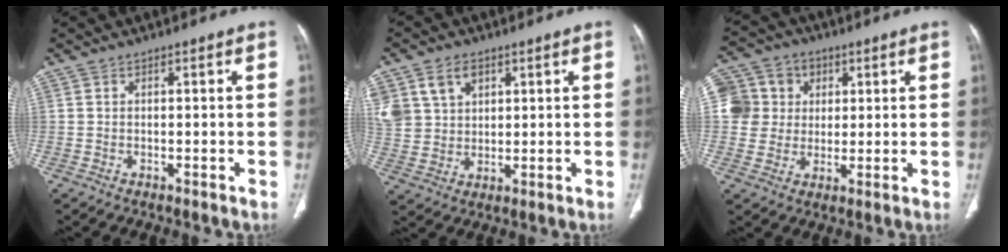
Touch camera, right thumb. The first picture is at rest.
{"total": 11.5, "force": [5.1, 8.6, 5.5], "torque": [-0.102, -0.002, 0.110]}
{"total": 11.5, "force": [2.7, 10.7, 3.4], "torque": [-0.043, 0.014, 0.045]}